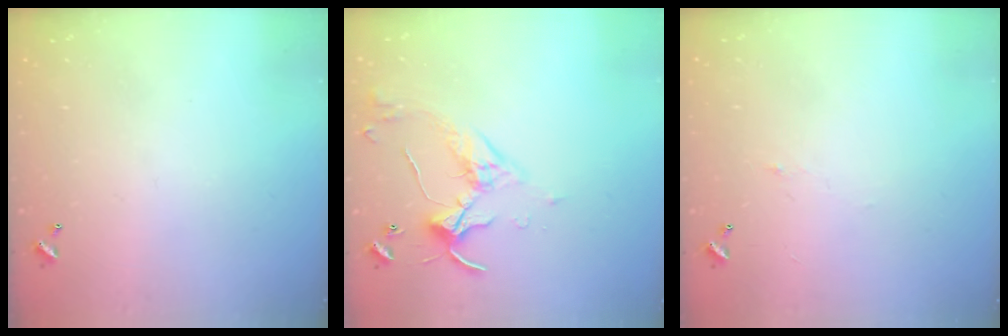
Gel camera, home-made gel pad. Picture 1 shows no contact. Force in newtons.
{"total": 3.8, "press": 3.8, "slide": 0.3}
{"total": 0.8, "press": 0.6, "slide": 0.6}